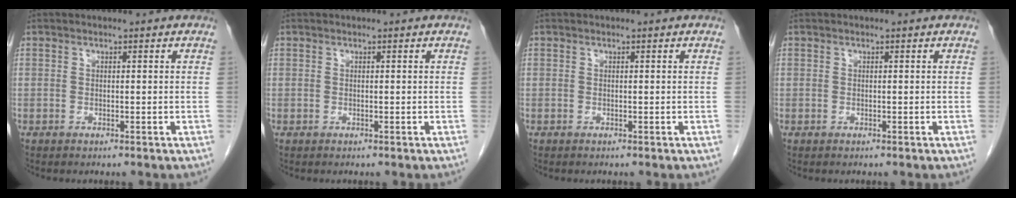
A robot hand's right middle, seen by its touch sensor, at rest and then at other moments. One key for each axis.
{"total": 0.0}
{"total": 0.0}
{"total": 0.0}